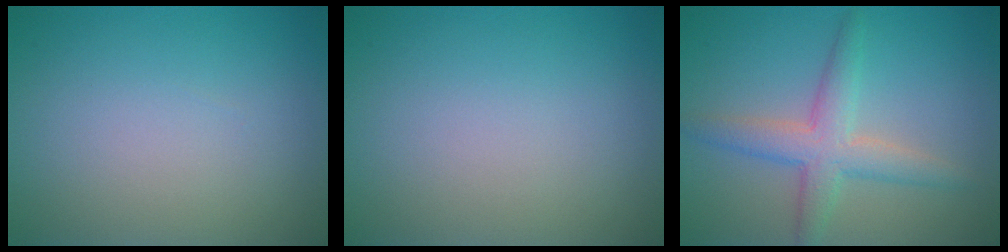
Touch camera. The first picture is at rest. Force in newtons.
{"total": 0.0}
{"total": 4.0, "press": 4.0, "slide": 0.1}